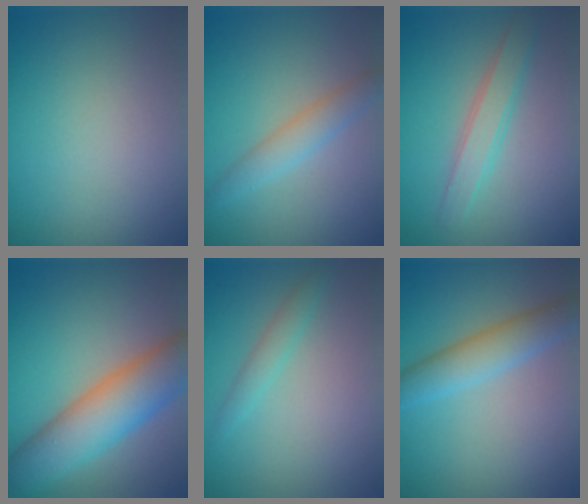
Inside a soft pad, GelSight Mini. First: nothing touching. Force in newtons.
{"total": 2.9, "press": 2.9, "slide": 0.1}
{"total": 2.7, "press": 2.7, "slide": 0.1}
{"total": 8.4, "press": 8.4, "slide": 0.5}
{"total": 1.5, "press": 1.5, "slide": 0.1}
{"total": 3.8, "press": 3.8, "slide": 0.1}